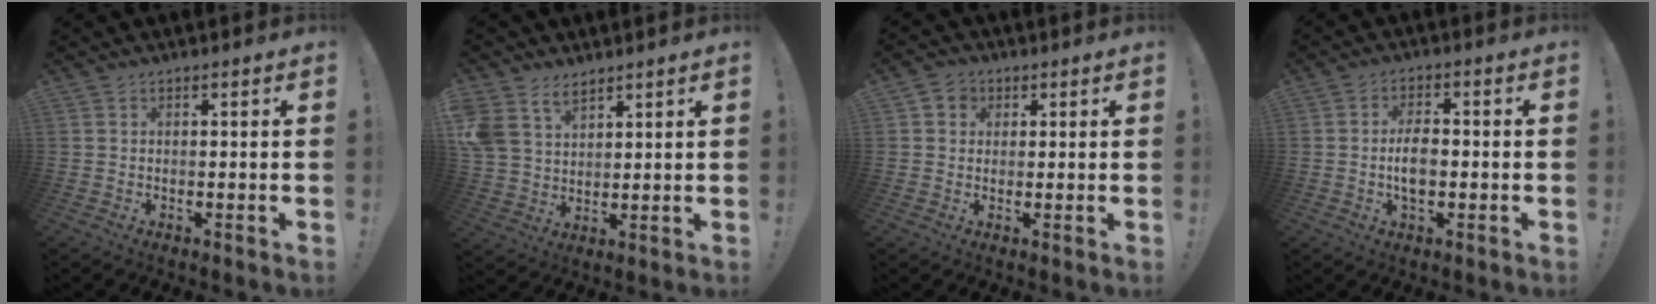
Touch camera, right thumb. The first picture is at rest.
{"total": 8.4, "force": [5.7, 5.3, 3.0], "torque": [-0.072, -0.029, 0.117]}
{"total": 3.6, "force": [1.2, 3.2, 1.1], "torque": [-0.014, 0.000, 0.021]}
{"total": 6.1, "force": [-1.1, 3.4, 5.0], "torque": [-0.096, 0.002, -0.026]}